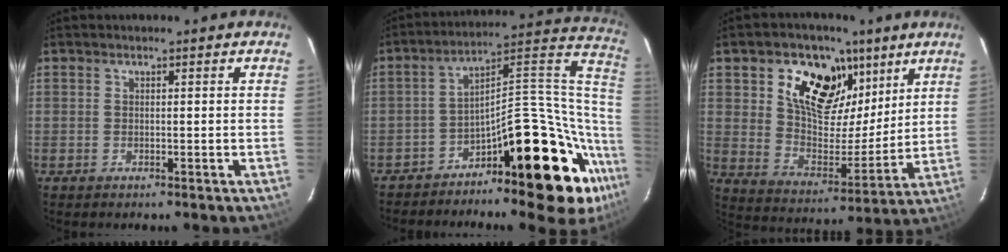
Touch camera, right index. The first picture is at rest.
{"total": 22.8, "force": [-14.0, 8.7, 15.8], "torque": [-0.161, 0.056, -0.216]}
{"total": 17.3, "force": [9.0, 11.3, 9.6], "torque": [-0.180, 0.015, 0.165]}